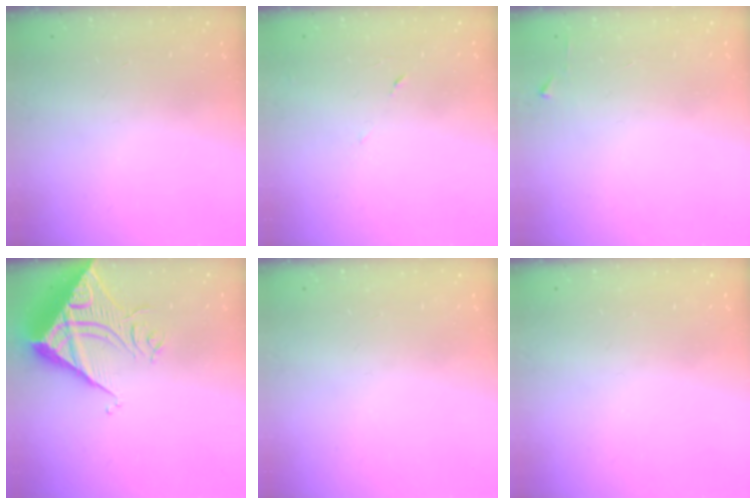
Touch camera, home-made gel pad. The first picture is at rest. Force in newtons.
{"total": 5.3, "press": 5.3, "slide": 0.6}
{"total": 2.4, "press": 2.4, "slide": 0.3}
{"total": 12.1, "press": 12.0, "slide": 1.2}
{"total": 0.0}
{"total": 0.0}